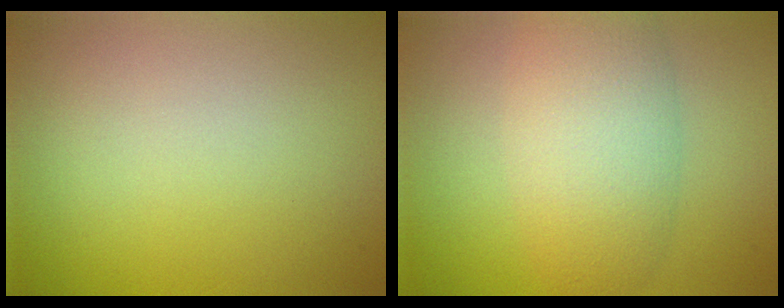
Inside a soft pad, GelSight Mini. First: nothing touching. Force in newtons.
{"total": 6.2, "press": 6.2, "slide": 0.3}